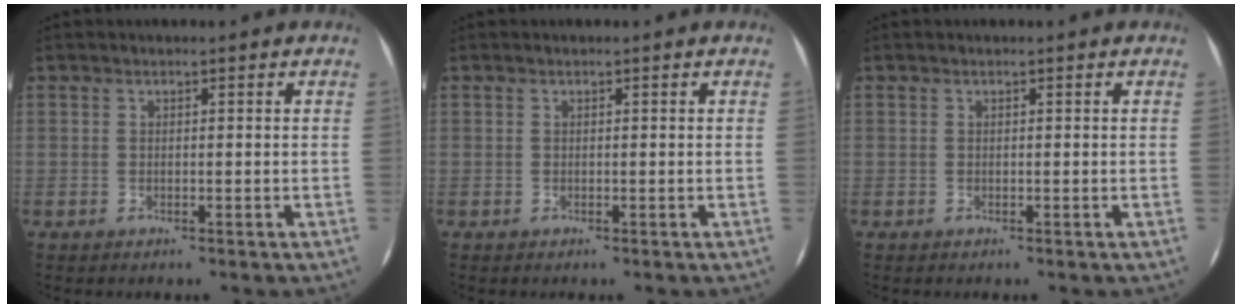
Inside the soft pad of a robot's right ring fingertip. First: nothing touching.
{"total": 0.0}
{"total": 0.0}